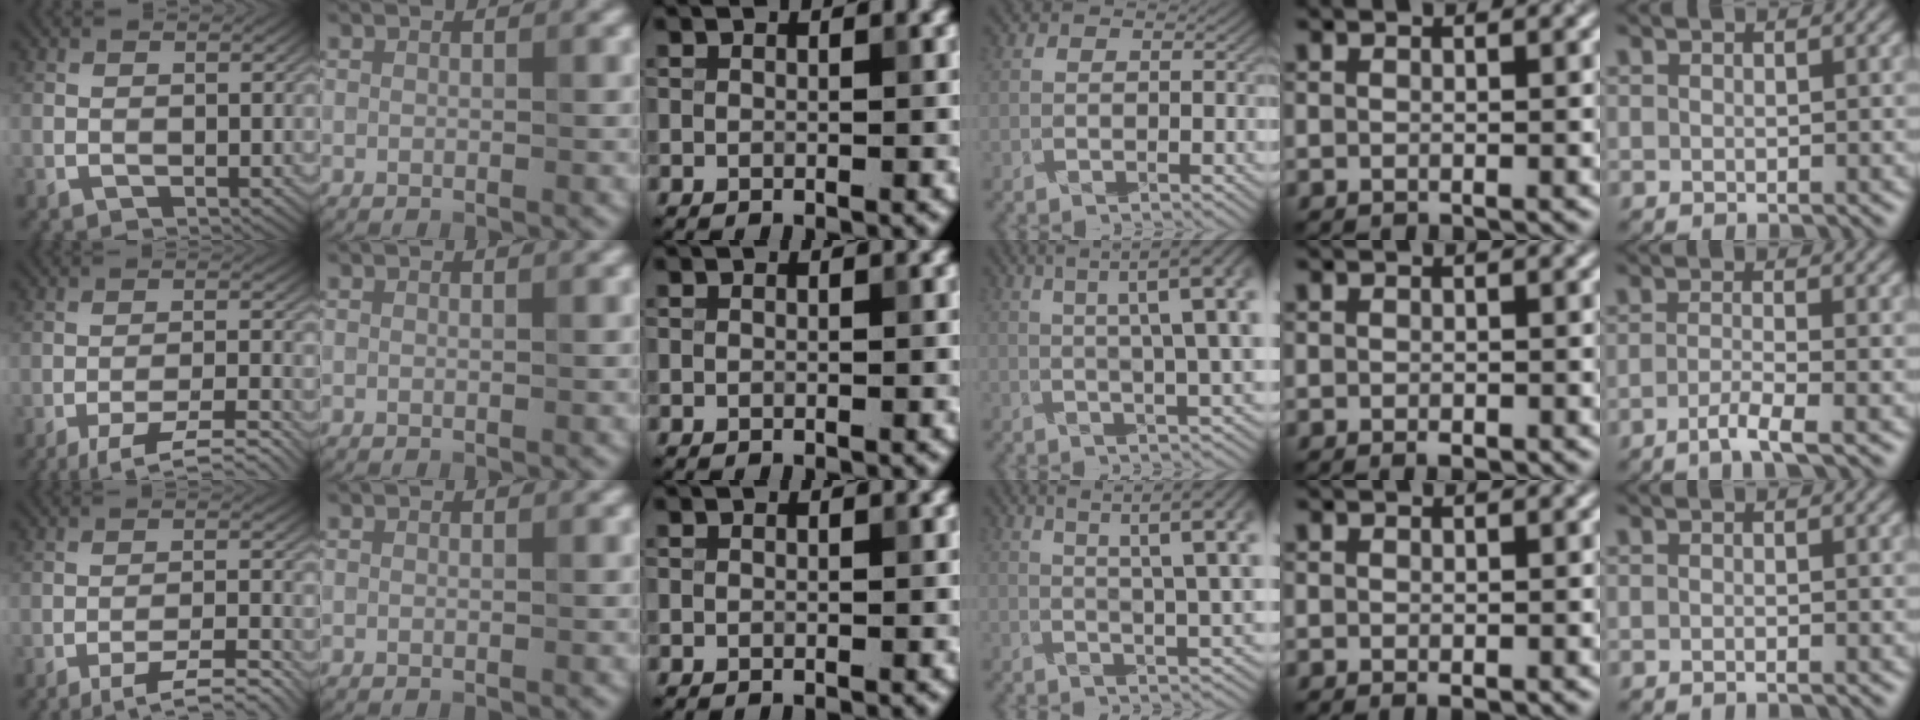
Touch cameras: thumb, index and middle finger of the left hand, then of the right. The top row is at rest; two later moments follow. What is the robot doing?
{"motion": "pour", "object": "sugar"}